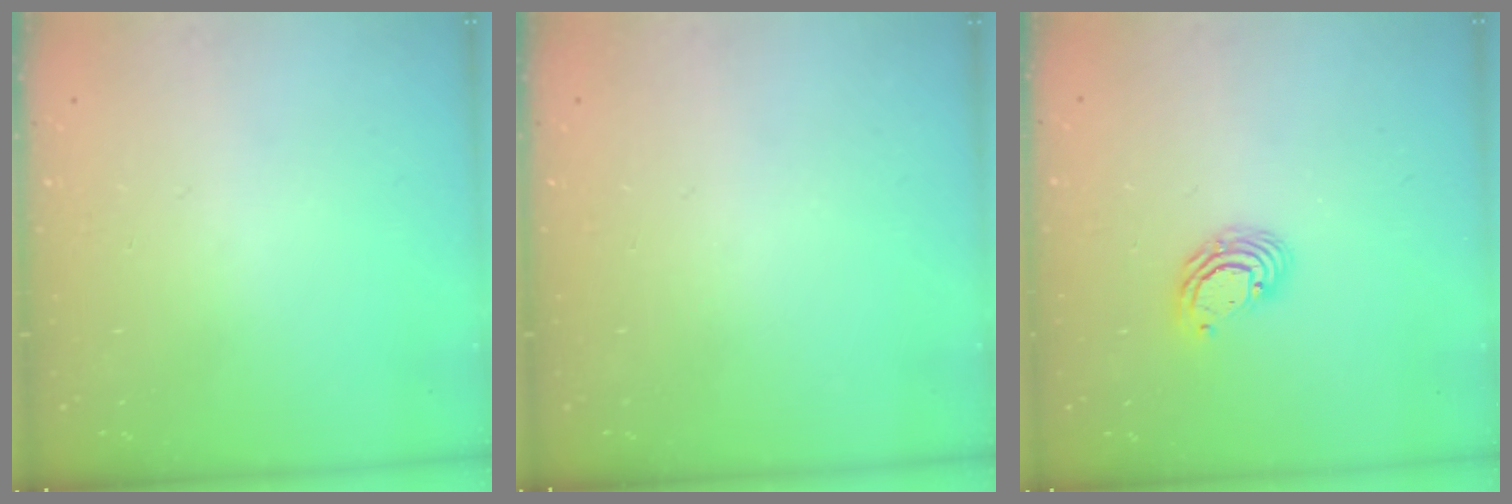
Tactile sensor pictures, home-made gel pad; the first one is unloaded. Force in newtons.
{"total": 0.0}
{"total": 5.4, "press": 5.4, "slide": 0.2}